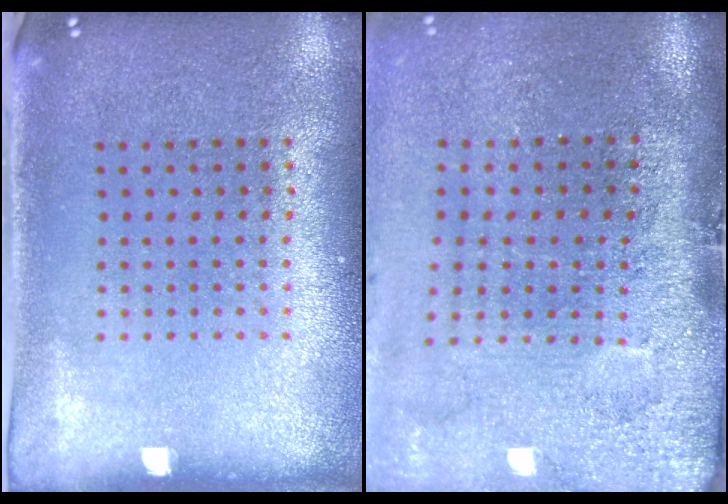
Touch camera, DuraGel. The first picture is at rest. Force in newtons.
{"total": 4.7, "press": 3.6, "slide": 3.1}